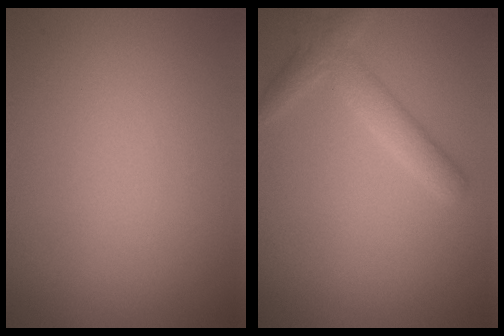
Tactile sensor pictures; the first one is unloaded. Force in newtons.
{"total": 2.9, "press": 2.9, "slide": 0.1}